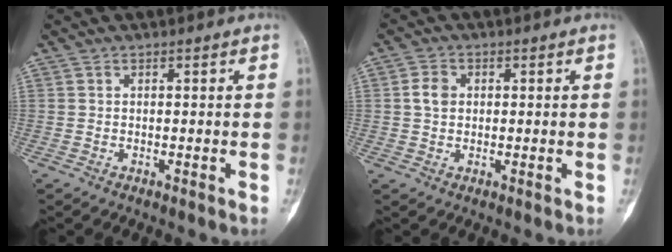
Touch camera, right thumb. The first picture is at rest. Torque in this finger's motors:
{"motor_torque": [0.07, 0.21, 0.37, -0.22, -0.02]}